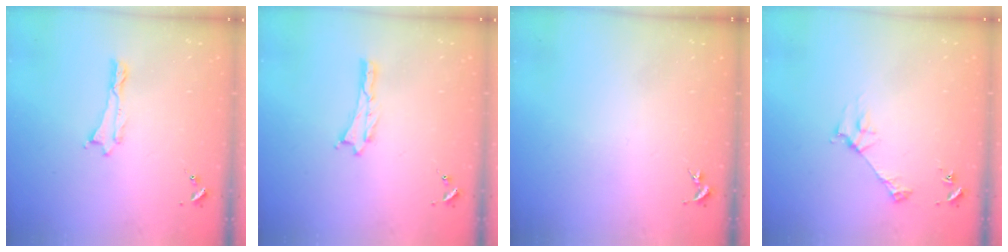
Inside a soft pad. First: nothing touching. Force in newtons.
{"total": 0.0}
{"total": 0.0}
{"total": 2.8, "press": 2.8, "slide": 0.3}